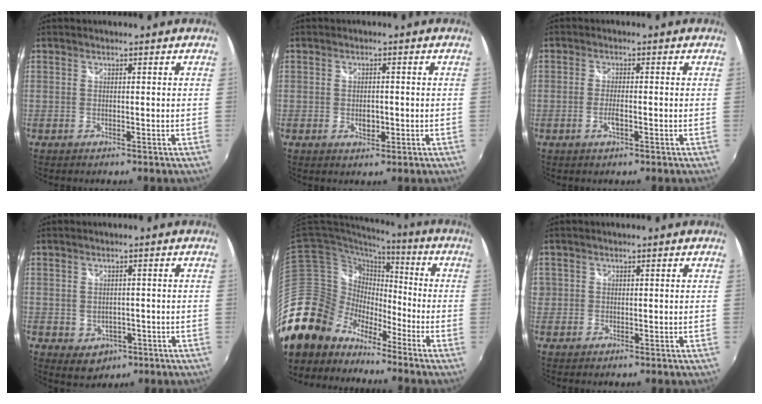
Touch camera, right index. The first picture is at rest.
{"total": 3.0, "force": [-0.5, 2.0, 2.1], "torque": [-0.034, -0.002, -0.009]}
{"total": 2.8, "force": [-1.0, 0.9, 2.5], "torque": [-0.050, -0.003, -0.019]}
{"total": 4.5, "force": [-0.8, 3.9, 2.1], "torque": [-0.044, -0.001, 0.002]}
{"total": 17.8, "force": [-13.0, 11.4, 4.4], "torque": [-0.112, 0.025, -0.244]}
{"total": 1.9, "force": [0.4, 1.8, 0.3], "torque": [-0.002, 0.002, 0.004]}